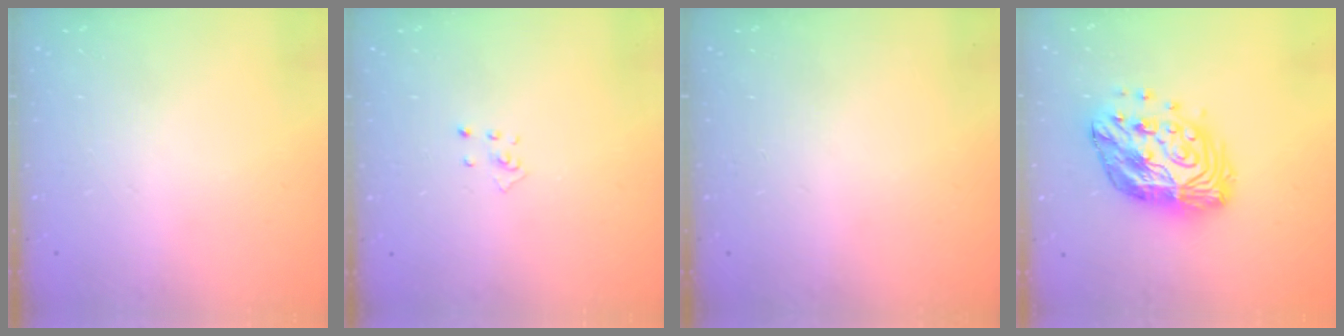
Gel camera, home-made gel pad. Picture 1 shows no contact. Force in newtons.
{"total": 2.9, "press": 2.9, "slide": 0.3}
{"total": 0.0}
{"total": 15.8, "press": 15.7, "slide": 1.3}